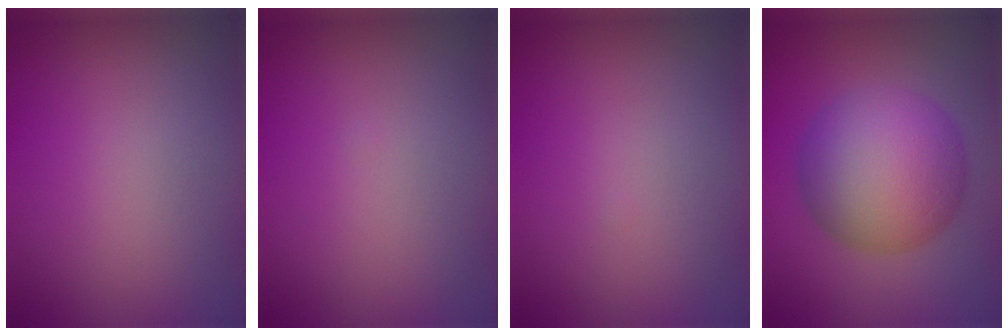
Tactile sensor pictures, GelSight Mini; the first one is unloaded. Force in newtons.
{"total": 0.0}
{"total": 0.0}
{"total": 9.2, "press": 9.2, "slide": 0.3}